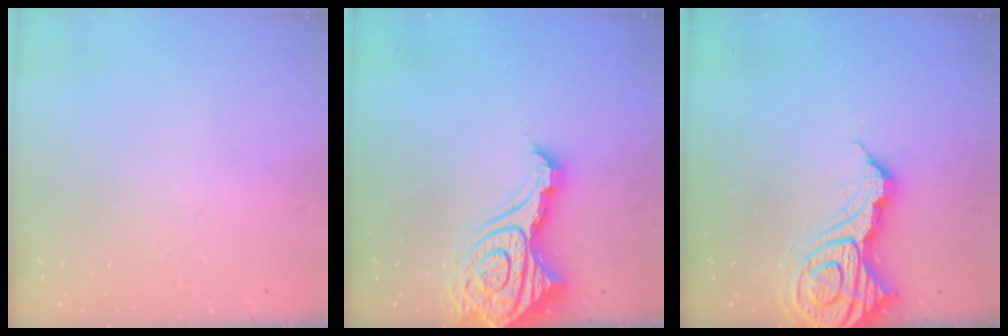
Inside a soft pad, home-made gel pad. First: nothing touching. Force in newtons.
{"total": 20.6, "press": 20.4, "slide": 2.4}
{"total": 17.8, "press": 17.7, "slide": 2.2}